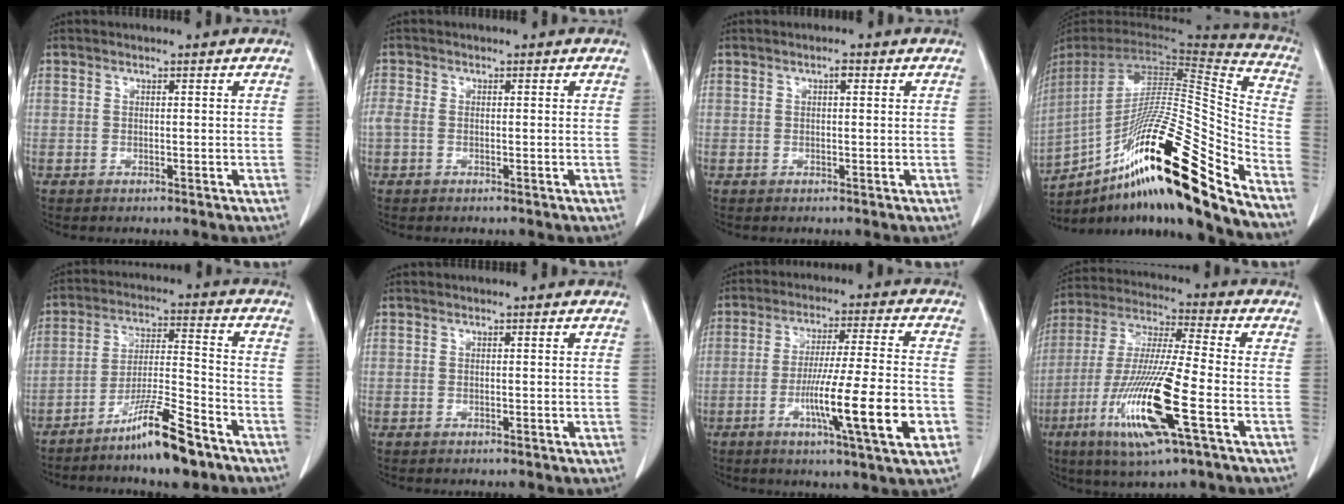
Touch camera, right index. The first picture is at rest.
{"total": 2.4, "force": [-0.5, 1.6, 1.8], "torque": [-0.056, 0.010, -0.007]}
{"total": 0.9, "force": [0.3, 0.3, 0.8], "torque": [-0.015, 0.003, 0.004]}
{"total": 30.0, "force": [-18.7, 2.3, 23.3], "torque": [-0.374, -0.017, -0.320]}
{"total": 10.6, "force": [-7.6, 0.6, 7.3], "torque": [-0.134, -0.012, -0.136]}
{"total": 0.0}
{"total": 14.8, "force": [-4.8, -0.1, 14.0], "torque": [-0.235, -0.014, -0.078]}
{"total": 16.7, "force": [-6.2, 0.7, 15.5], "torque": [-0.319, -0.021, -0.116]}